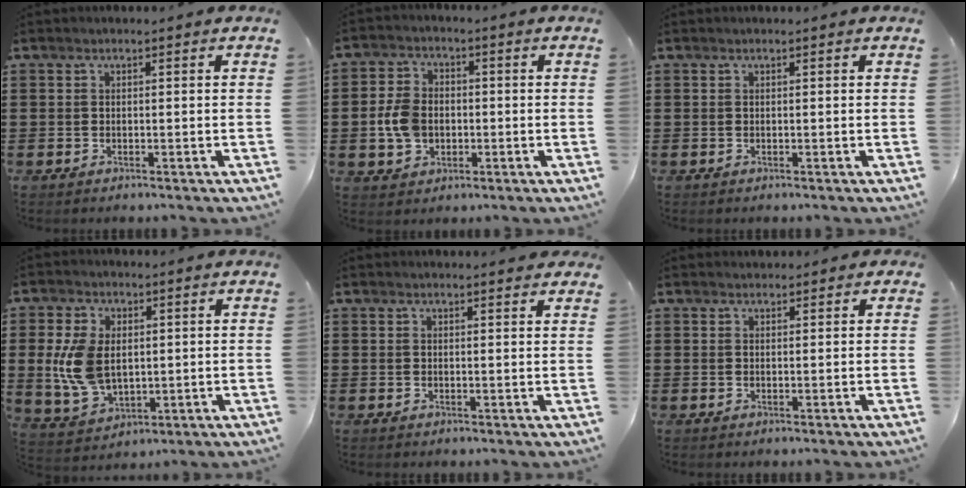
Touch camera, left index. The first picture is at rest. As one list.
[{"total": 6.2, "force": [-0.9, 4.7, 4.0], "torque": [-0.107, 0.003, -0.023]}, {"total": 0.0}, {"total": 9.4, "force": [0.8, 6.3, 6.9], "torque": [-0.182, 0.002, 0.008]}, {"total": 1.4, "force": [1.3, 0.1, 0.3], "torque": [-0.008, 0.002, 0.026]}, {"total": 0.9, "force": [0.7, 0.5, 0.0], "torque": [-0.002, 0.004, 0.015]}]